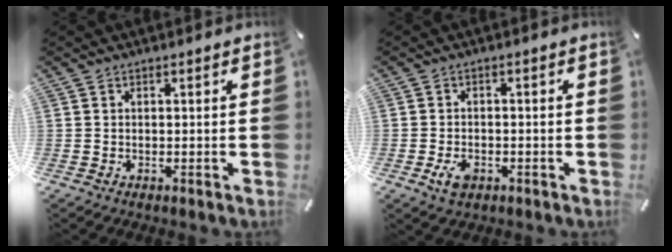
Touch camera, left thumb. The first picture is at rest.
{"total": 3.7, "force": [-1.8, 2.4, 2.3], "torque": [-0.062, 0.001, -0.035]}